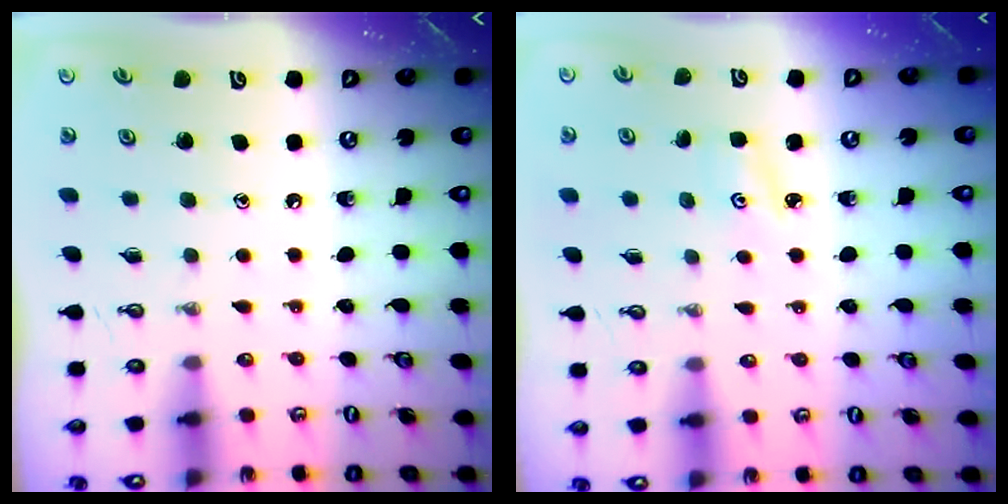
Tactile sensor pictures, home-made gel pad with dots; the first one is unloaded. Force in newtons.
{"total": 2.6, "press": 2.6, "slide": 0.4}